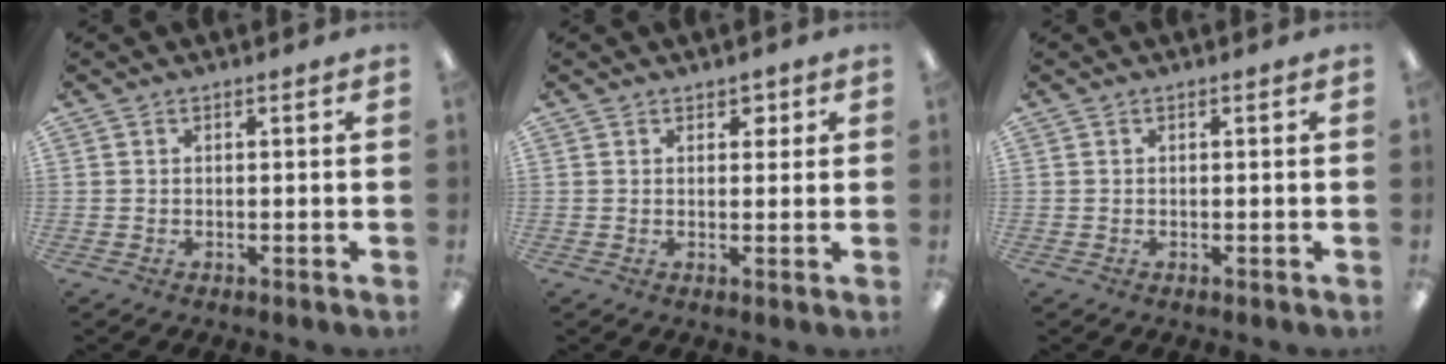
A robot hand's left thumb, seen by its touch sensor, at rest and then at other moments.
{"total": 2.3, "force": [1.4, 1.5, 1.0], "torque": [-0.004, -0.003, 0.021]}
{"total": 0.0}